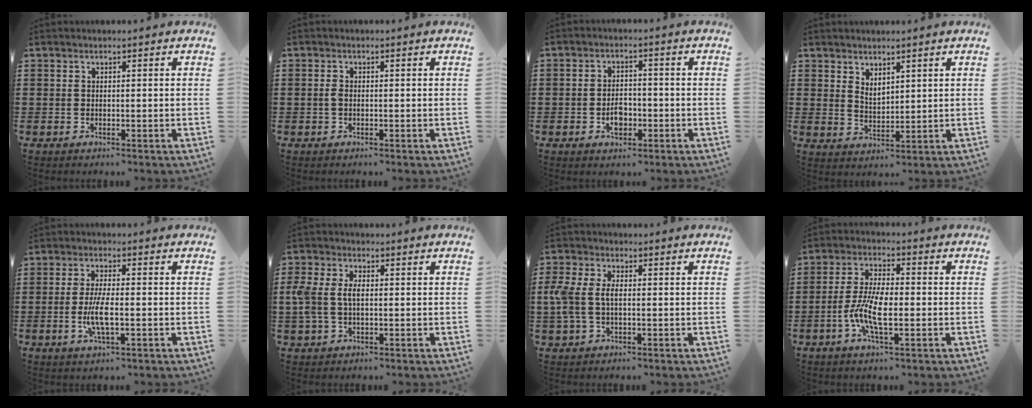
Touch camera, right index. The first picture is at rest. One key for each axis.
{"total": 1.2, "fx": -0.2, "fy": 0.7, "fz": 1.0, "tx": -0.028, "ty": -0.001, "tz": -0.008}
{"total": 3.7, "fx": -1.4, "fy": 2.2, "fz": 2.6, "tx": -0.043, "ty": -0.003, "tz": -0.025}
{"total": 2.6, "fx": 2.2, "fy": 1.2, "fz": 0.7, "tx": -0.019, "ty": 0.003, "tz": 0.043}
{"total": 5.4, "fx": -1.3, "fy": 1.4, "fz": 5.1, "tx": -0.113, "ty": -0.006, "tz": -0.031}
{"total": 4.7, "fx": 0.0, "fy": 2.9, "fz": 3.7, "tx": -0.106, "ty": -0.002, "tz": -0.011}
{"total": 5.0, "fx": -0.3, "fy": 2.9, "fz": 4.1, "tx": -0.116, "ty": -0.006, "tz": -0.016}
{"total": 7.8, "fx": -2.1, "fy": 2.5, "fz": 7.1, "tx": -0.160, "ty": -0.012, "tz": -0.045}